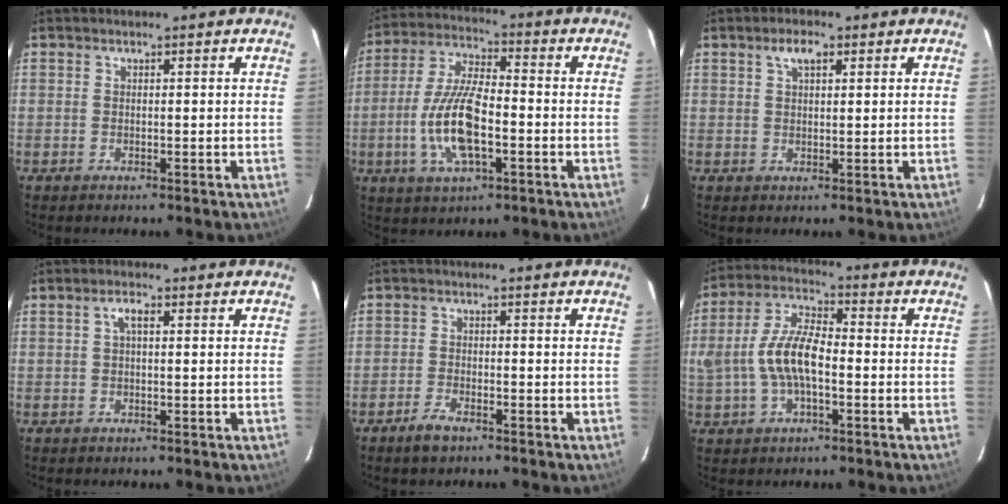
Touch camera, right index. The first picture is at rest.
{"total": 12.9, "force": [-3.4, 4.5, 11.6], "torque": [-0.242, -0.001, -0.064]}
{"total": 3.1, "force": [1.5, 1.4, 2.3], "torque": [-0.042, 0.009, 0.028]}
{"total": 2.0, "force": [0.4, 0.7, 1.8], "torque": [-0.038, 0.008, 0.007]}
{"total": 3.6, "force": [-2.6, 1.3, 2.0], "torque": [-0.056, -0.001, -0.053]}
{"total": 10.4, "force": [-1.7, 4.8, 9.1], "torque": [-0.188, 0.013, -0.027]}